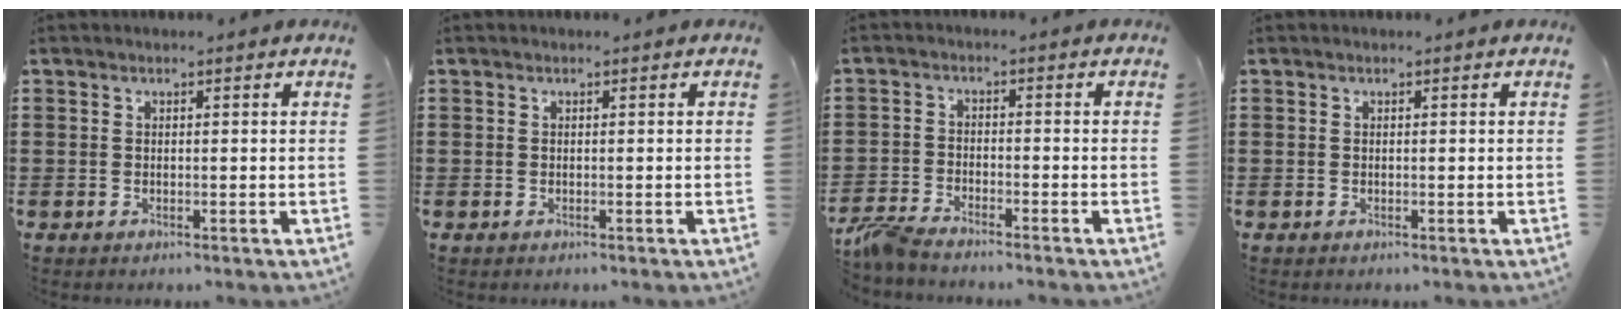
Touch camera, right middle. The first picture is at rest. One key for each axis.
{"total": 0.0}
{"total": 3.5, "fx": -3.3, "fy": 0.2, "fz": 1.4, "tx": -0.052, "ty": -0.007, "tz": -0.072}
{"total": 0.0}